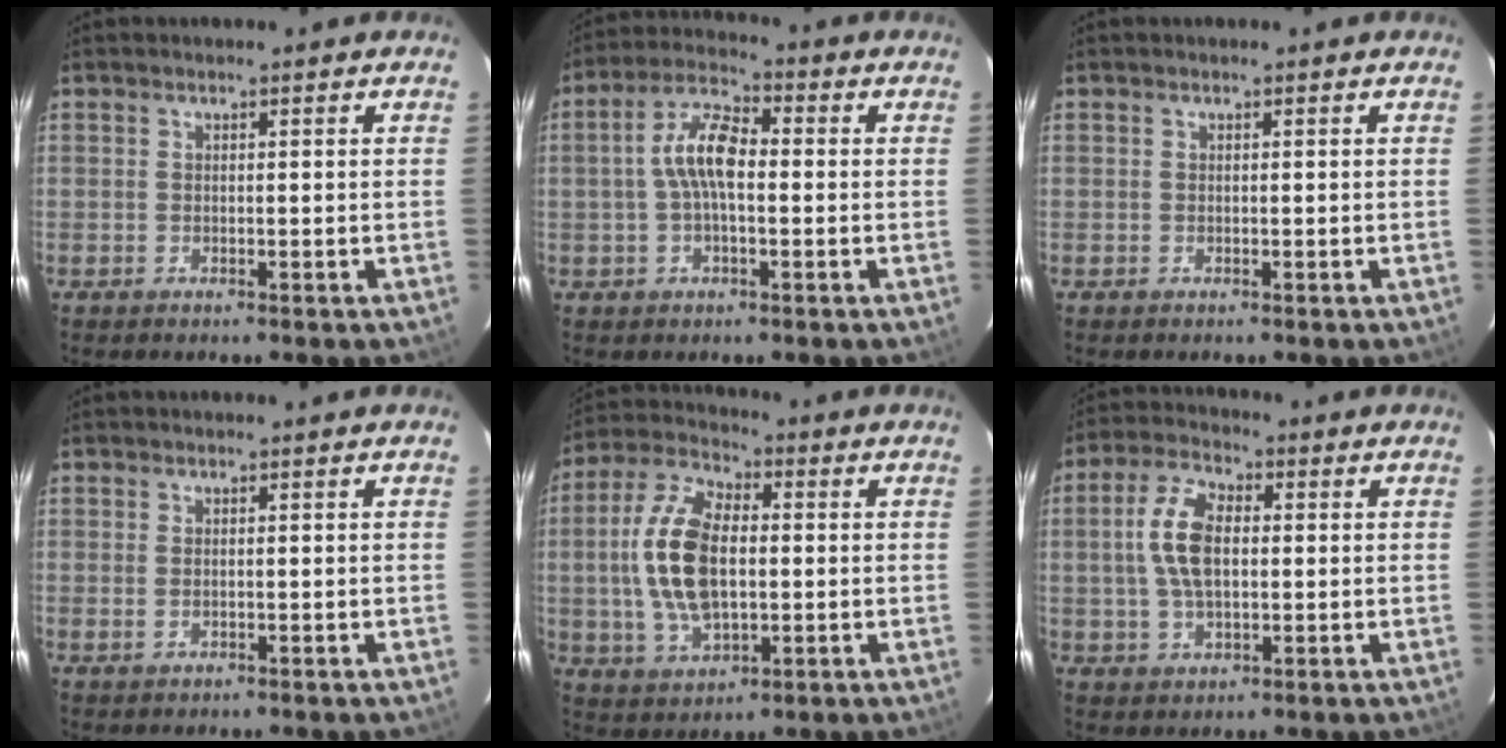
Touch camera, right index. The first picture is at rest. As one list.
[{"total": 8.2, "force": [-0.3, 3.4, 7.4], "torque": [-0.151, 0.021, -0.009]}, {"total": 0.0}, {"total": 1.0, "force": [-0.2, 0.5, 0.8], "torque": [-0.018, -0.001, -0.001]}, {"total": 14.9, "force": [-0.1, 7.7, 12.7], "torque": [-0.266, 0.012, 0.000]}, {"total": 9.2, "force": [0.6, 4.8, 7.8], "torque": [-0.159, 0.016, 0.014]}]